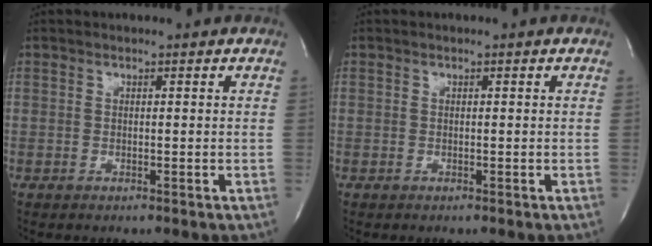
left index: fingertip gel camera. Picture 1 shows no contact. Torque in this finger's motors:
{"motor_torque": [0.04, 0.03, -0.01, 0.00]}